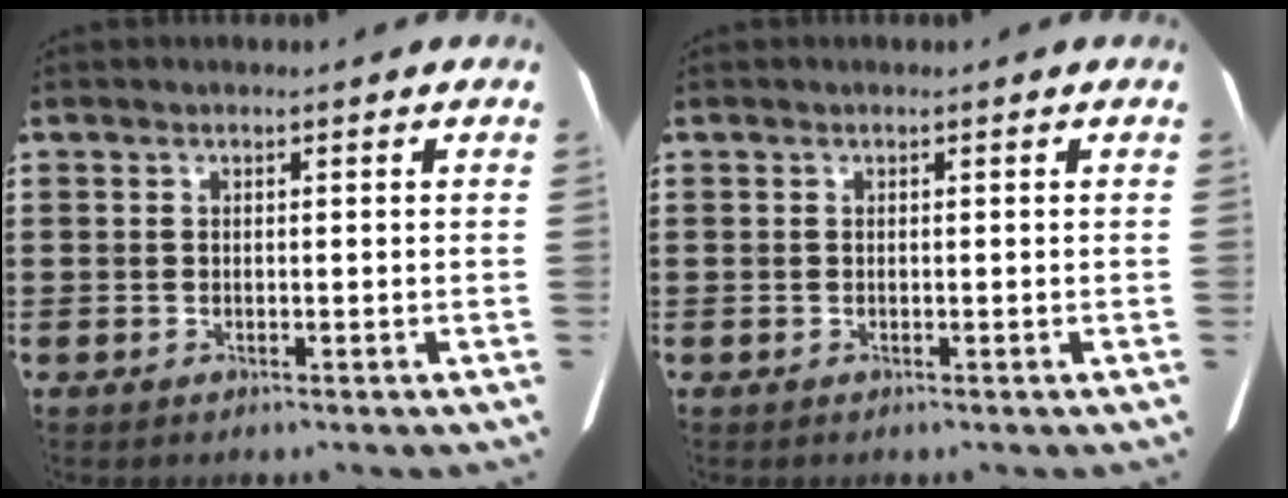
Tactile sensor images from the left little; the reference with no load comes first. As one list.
[{"total": 0.0}]